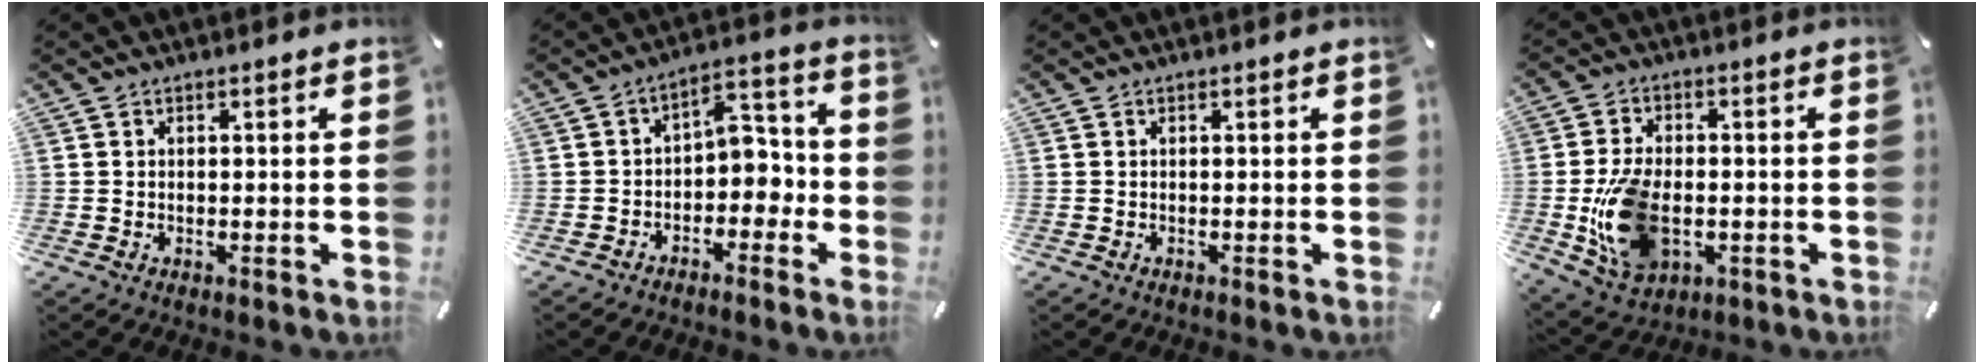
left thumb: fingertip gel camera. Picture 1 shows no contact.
{"total": 7.2, "force": [-1.1, 5.4, 4.6], "torque": [-0.053, 0.005, -0.025]}
{"total": 0.0}
{"total": 13.9, "force": [-2.7, 9.1, 10.2], "torque": [-0.218, -0.005, -0.042]}